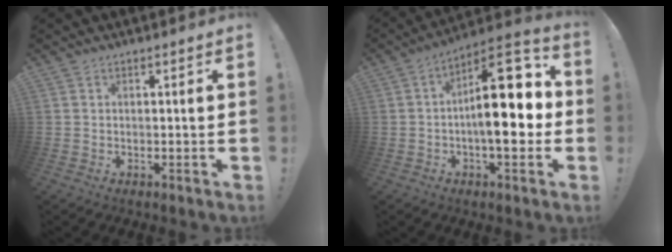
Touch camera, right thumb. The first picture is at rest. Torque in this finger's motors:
{"motor_torque": [2.06, 2.95, 1.38, -1.12, 0.10]}